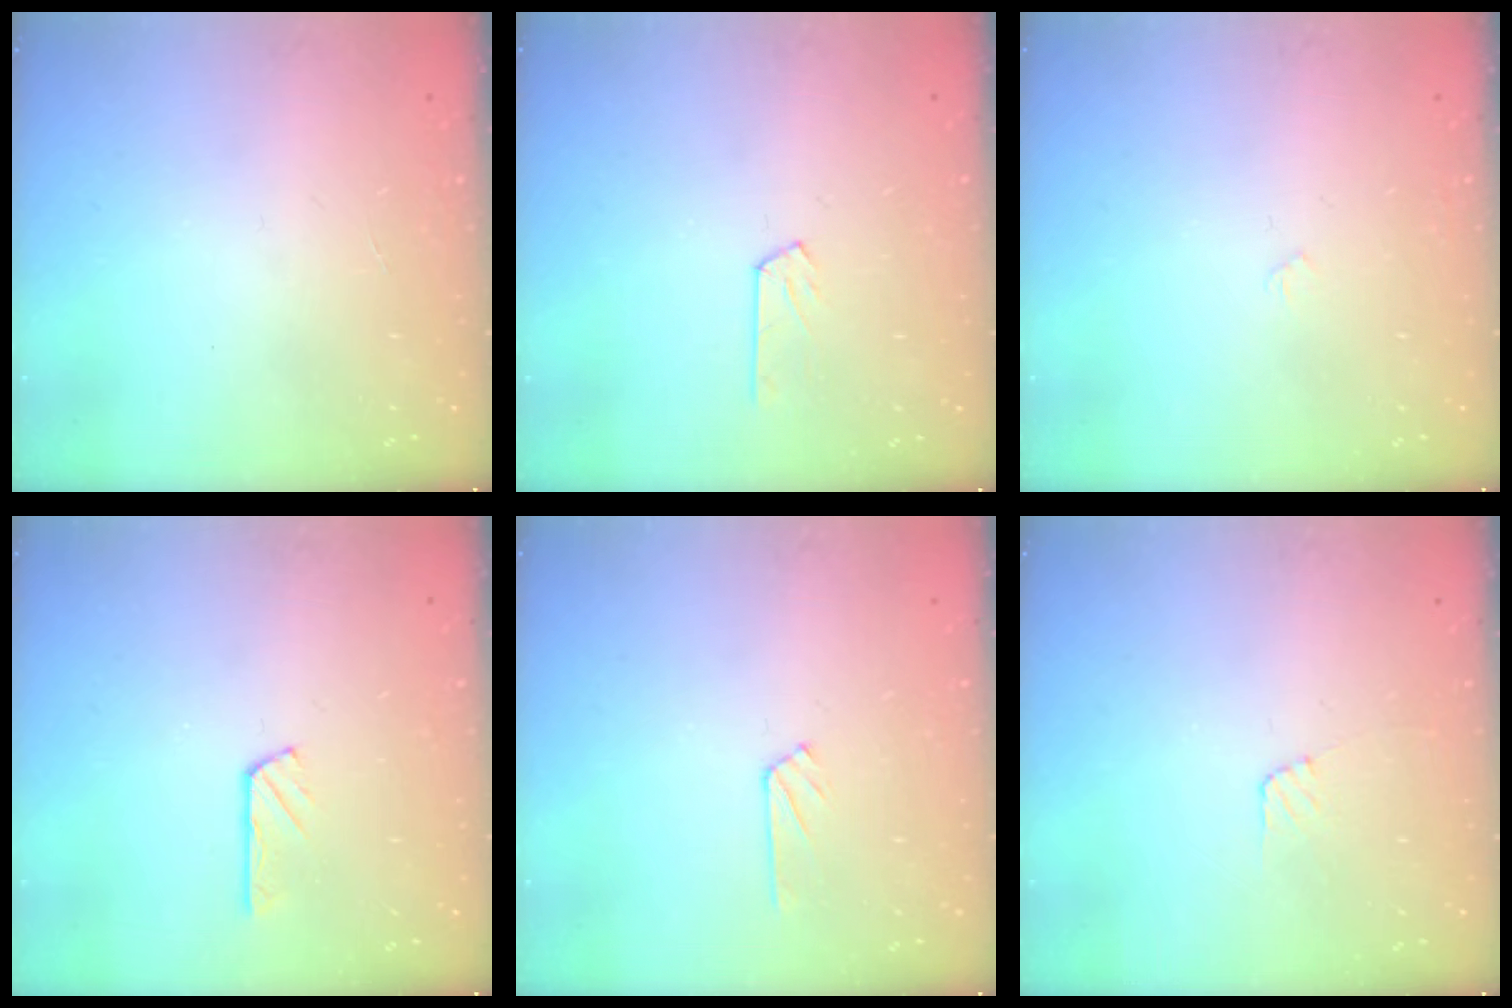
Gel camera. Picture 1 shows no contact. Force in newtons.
{"total": 4.8, "press": 4.8, "slide": 0.5}
{"total": 3.4, "press": 3.3, "slide": 0.4}
{"total": 3.0, "press": 3.0, "slide": 0.4}
{"total": 4.2, "press": 4.2, "slide": 0.5}
{"total": 5.5, "press": 5.5, "slide": 0.4}